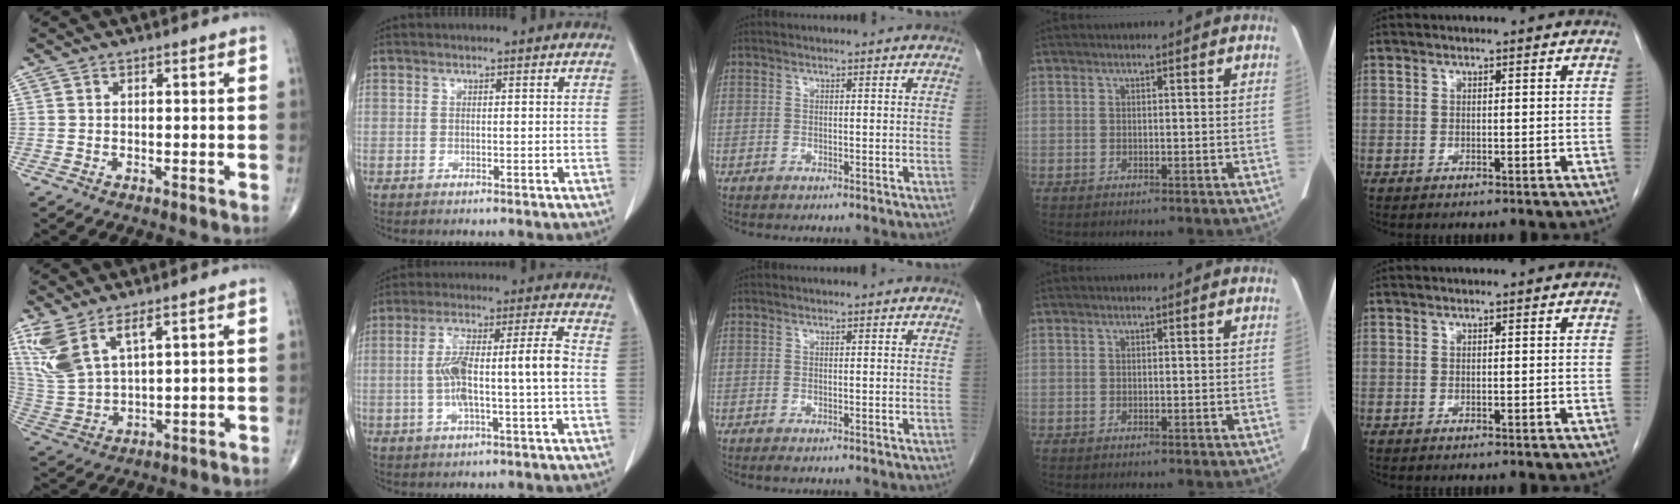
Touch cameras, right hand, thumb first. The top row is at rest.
{"thumb": {"total": 10.4, "force": [6.1, 3.7, 7.6], "torque": [-0.179, -0.023, 0.142]}, "index": {"total": 11.2, "force": [-1.1, 0.9, 11.1], "torque": [-0.203, 0.026, -0.019]}, "middle": {"total": 0.5, "force": [-0.3, 0.1, 0.4], "torque": [-0.007, -0.002, -0.004]}}